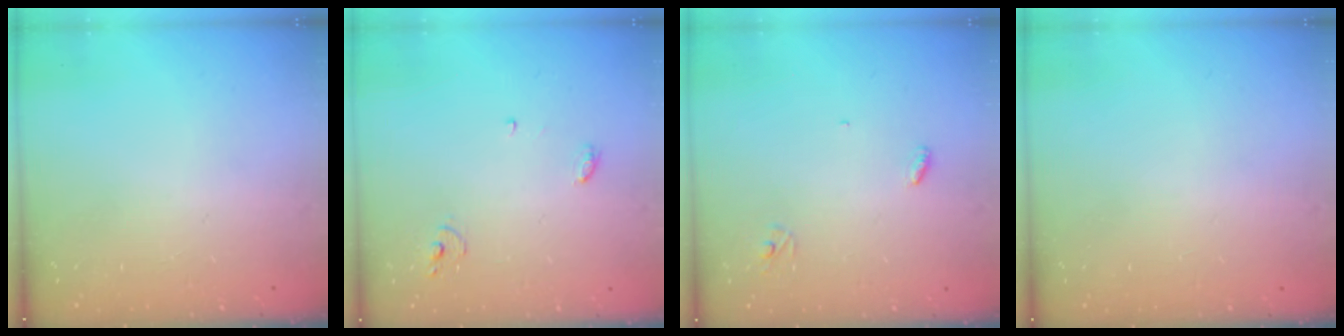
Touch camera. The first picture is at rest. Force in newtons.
{"total": 4.2, "press": 4.2, "slide": 0.2}
{"total": 3.2, "press": 3.2, "slide": 0.3}
{"total": 0.8, "press": 0.8, "slide": 0.1}